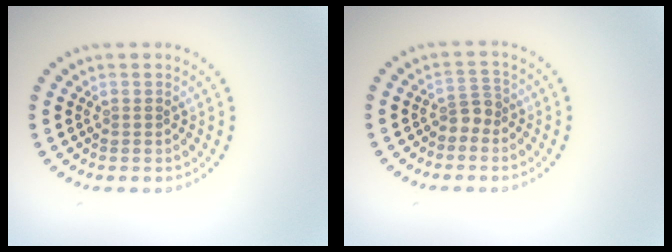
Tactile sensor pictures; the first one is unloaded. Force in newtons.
{"total": 1.7, "press": 1.3, "slide": 1.1}